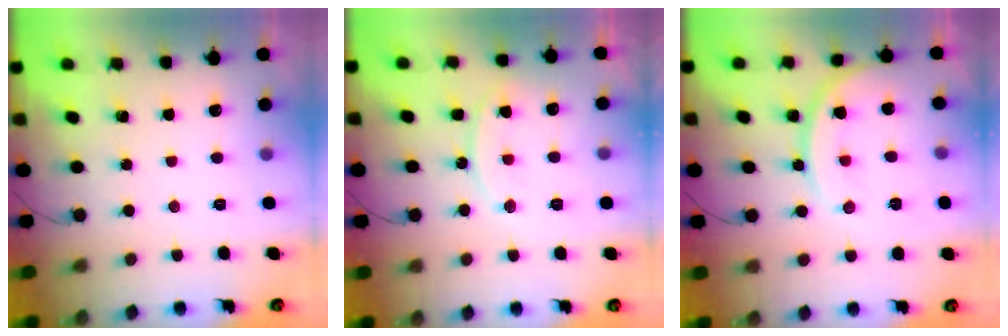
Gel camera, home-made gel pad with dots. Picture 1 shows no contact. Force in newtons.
{"total": 11.7, "press": 11.7, "slide": 0.7}
{"total": 12.3, "press": 12.3, "slide": 0.5}